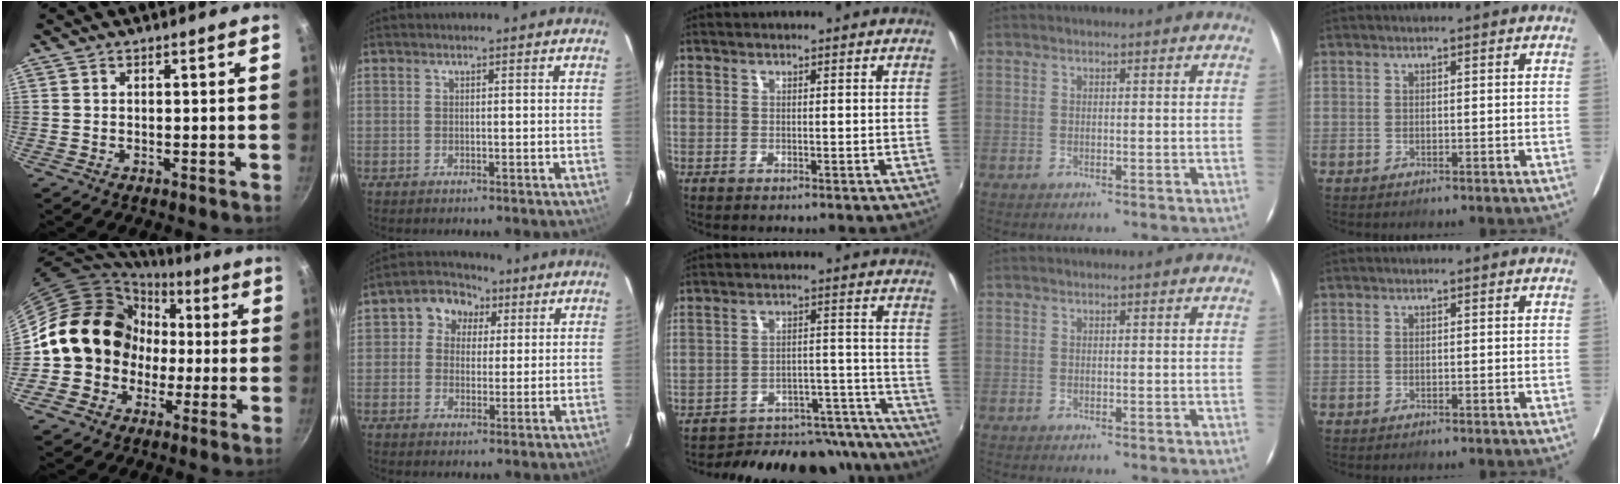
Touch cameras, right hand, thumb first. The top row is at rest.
{"thumb": {"total": 17.4, "force": [0.3, 15.3, 8.3], "torque": [-0.114, 0.048, 0.005]}, "index": {"total": 6.7, "force": [1.9, 6.1, 2.2], "torque": [-0.034, 0.024, 0.022]}, "middle": {"total": 27.5, "force": [-25.1, 8.1, 7.8], "torque": [-0.116, 0.044, -0.308]}}